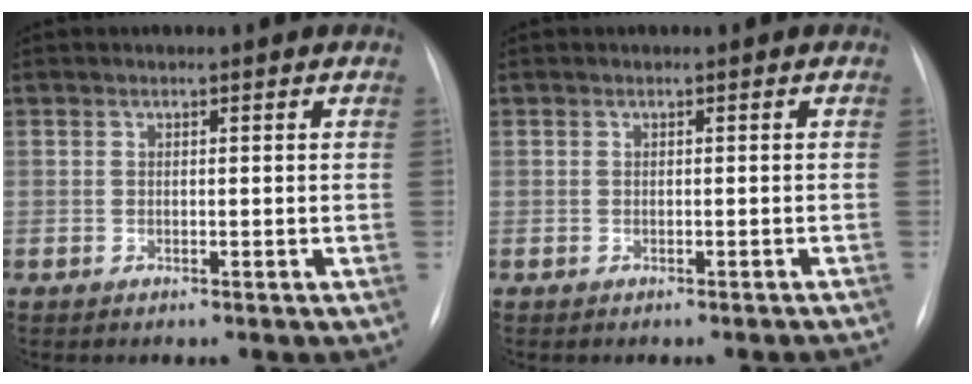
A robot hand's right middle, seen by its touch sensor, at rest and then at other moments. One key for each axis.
{"total": 1.5, "fx": -1.4, "fy": -0.1, "fz": 0.5, "tx": -0.005, "ty": 0.002, "tz": -0.016}